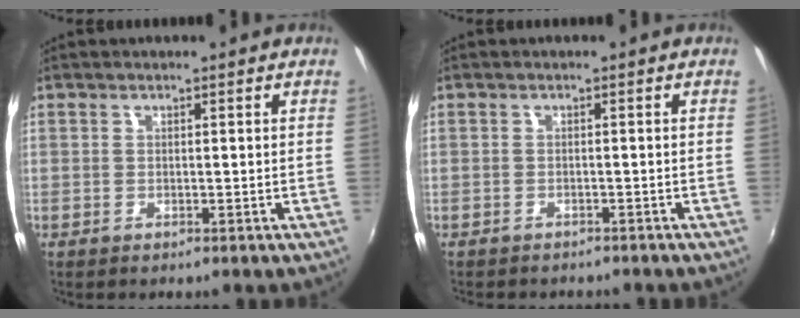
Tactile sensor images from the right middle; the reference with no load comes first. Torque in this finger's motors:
{"motor_torque": [0.40, -0.54, 0.17, 0.06]}